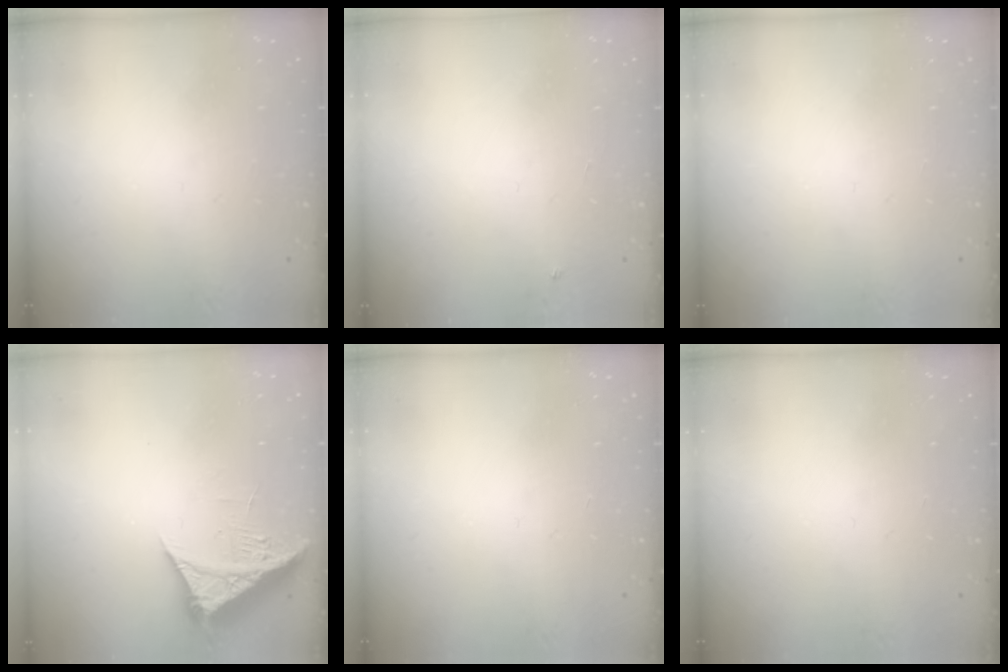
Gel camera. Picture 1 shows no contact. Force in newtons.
{"total": 2.7, "press": 2.7, "slide": 0.4}
{"total": 0.0}
{"total": 8.1, "press": 8.0, "slide": 0.8}
{"total": 0.0}
{"total": 0.0}